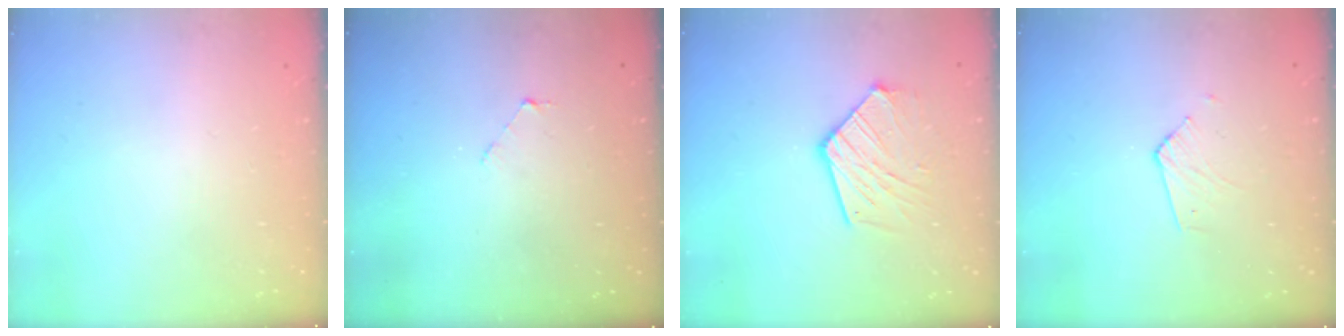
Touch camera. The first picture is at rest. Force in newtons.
{"total": 1.6, "press": 1.6, "slide": 0.1}
{"total": 12.3, "press": 12.3, "slide": 1.3}
{"total": 2.9, "press": 2.9, "slide": 0.2}